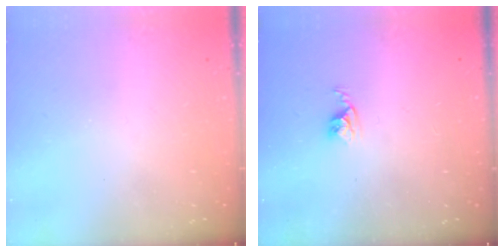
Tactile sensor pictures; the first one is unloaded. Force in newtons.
{"total": 2.5, "press": 2.5, "slide": 0.4}